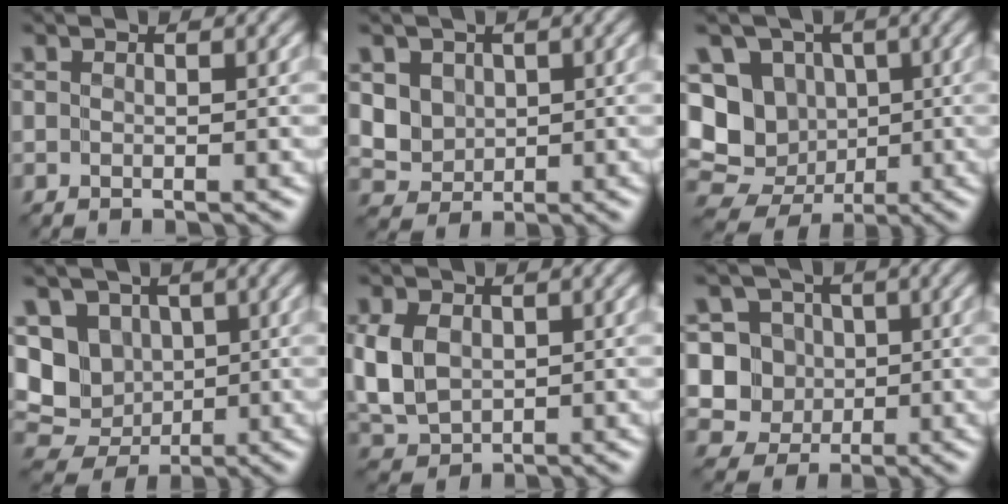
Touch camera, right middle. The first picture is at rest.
{"total": 2.7, "force": [0.9, 2.4, 0.8], "torque": [-0.024, -0.008, 0.030]}
{"total": 10.3, "force": [-0.1, 9.3, 4.3], "torque": [-0.070, 0.025, -0.037]}
{"total": 6.3, "force": [0.8, 5.6, 2.8], "torque": [-0.029, -0.004, -0.002]}
{"total": 5.0, "force": [0.6, 3.9, 3.1], "torque": [-0.084, -0.001, 0.015]}
{"total": 6.5, "force": [0.4, 6.2, 1.8], "torque": [-0.024, 0.031, -0.007]}